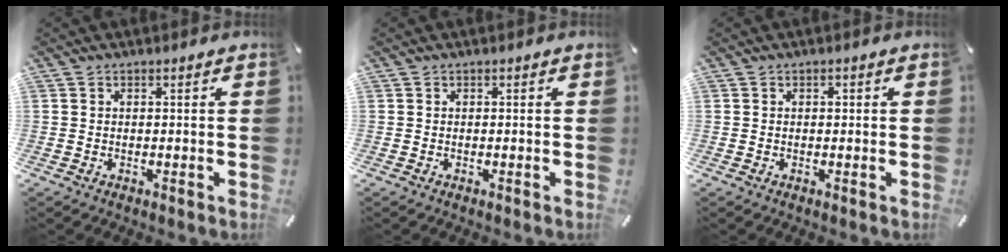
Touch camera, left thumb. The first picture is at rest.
{"total": 0.0}
{"total": 0.6, "force": [0.1, 0.5, 0.4], "torque": [-0.008, 0.001, 0.001]}